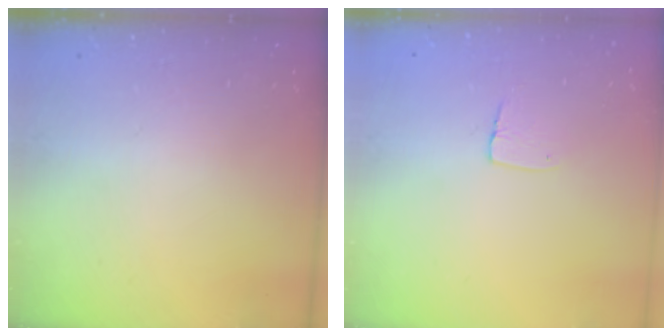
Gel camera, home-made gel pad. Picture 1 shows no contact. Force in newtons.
{"total": 5.3, "press": 5.3, "slide": 0.4}